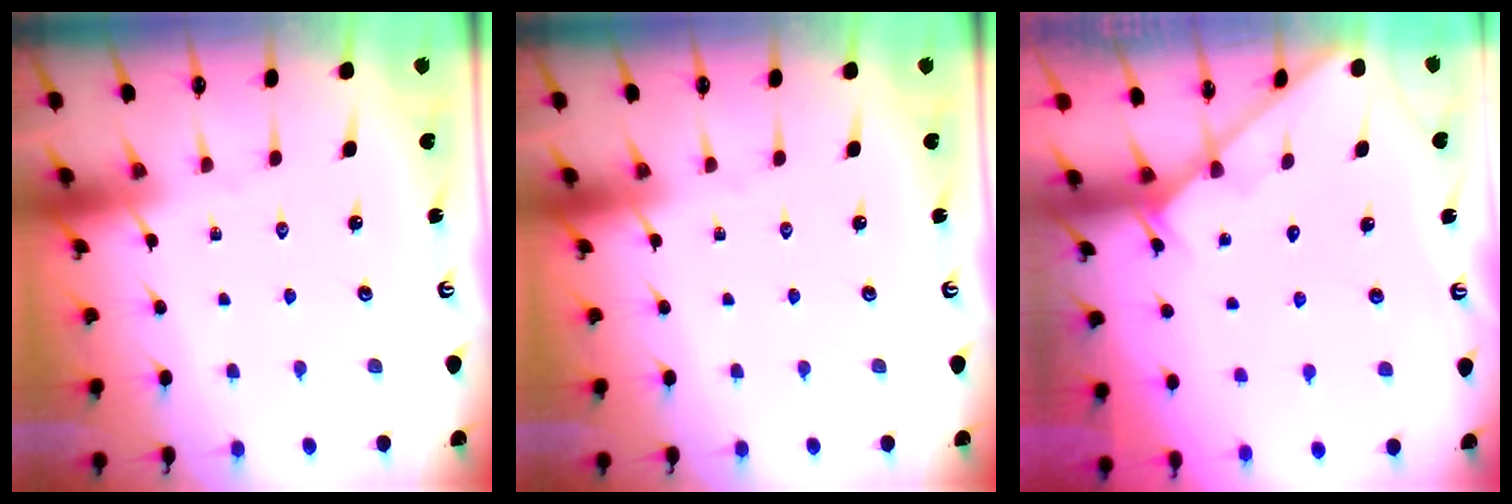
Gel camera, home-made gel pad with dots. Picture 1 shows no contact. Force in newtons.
{"total": 0.0}
{"total": 2.9, "press": 2.9, "slide": 0.3}